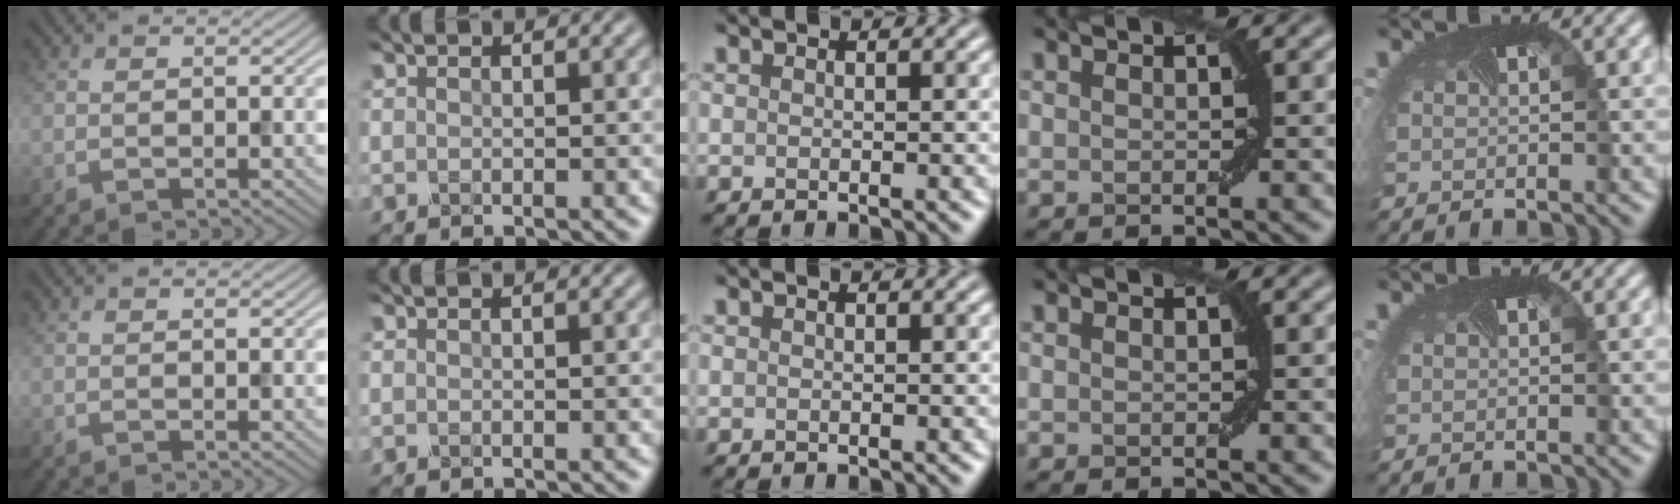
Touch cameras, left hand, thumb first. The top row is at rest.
{}